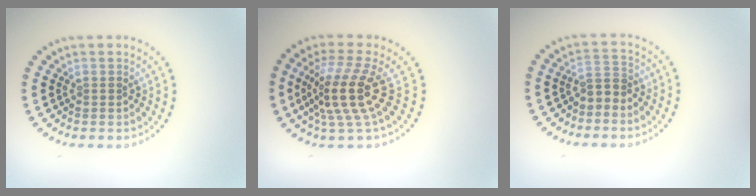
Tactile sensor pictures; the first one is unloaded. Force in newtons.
{"total": 4.8, "press": 3.6, "slide": 3.2}
{"total": 1.9, "press": 1.6, "slide": 1.1}